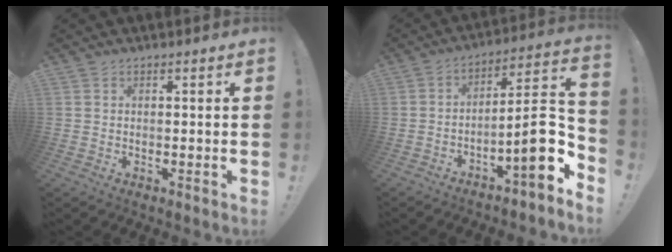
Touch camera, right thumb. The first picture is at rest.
{"total": 14.8, "force": [-4.6, 3.3, 13.7], "torque": [-0.192, 0.013, -0.074]}